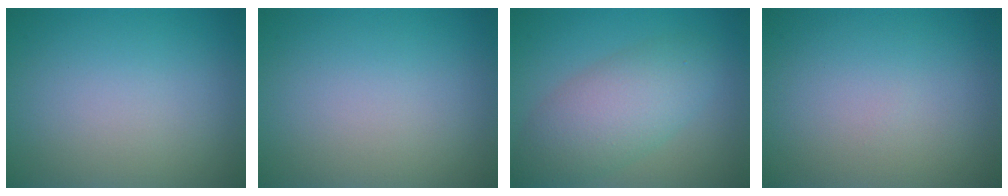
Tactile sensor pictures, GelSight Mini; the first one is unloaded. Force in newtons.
{"total": 0.0}
{"total": 5.9, "press": 5.9, "slide": 0.3}
{"total": 0.0}